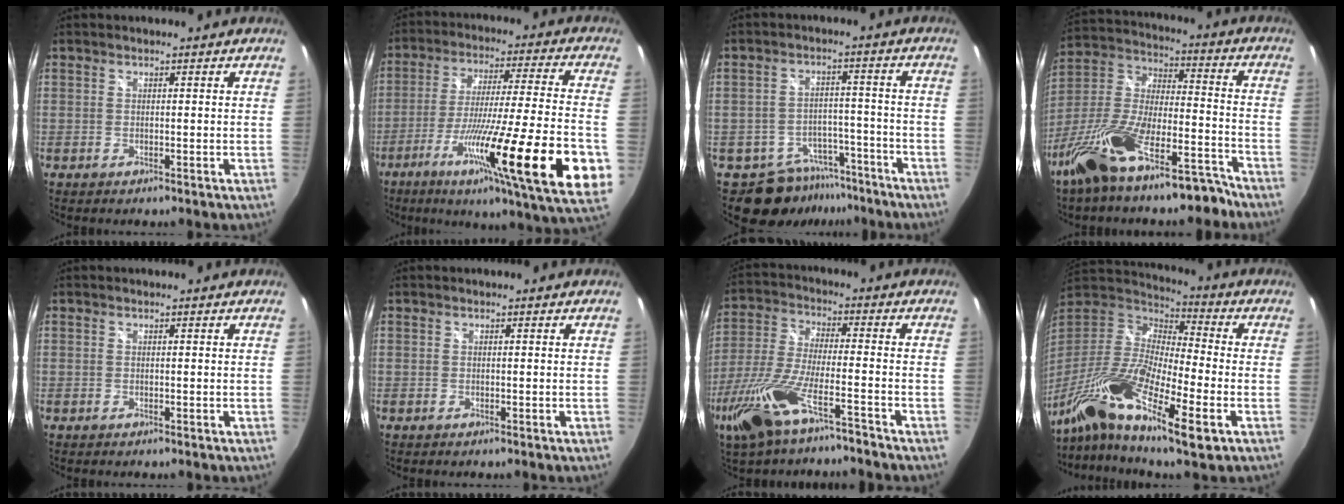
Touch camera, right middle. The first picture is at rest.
{"total": 27.7, "force": [-10.7, 1.8, 25.5], "torque": [-0.403, -0.076, -0.169]}
{"total": 9.4, "force": [-6.8, 6.1, 1.9], "torque": [-0.043, 0.017, -0.083]}
{"total": 21.0, "force": [-14.6, 7.2, 13.2], "torque": [-0.251, 0.005, -0.248]}
{"total": 0.0}
{"total": 0.0}
{"total": 14.2, "force": [-9.3, 3.1, 10.3], "torque": [-0.231, -0.028, -0.179]}
{"total": 21.9, "force": [-11.2, 5.7, 18.0], "torque": [-0.348, -0.043, -0.227]}